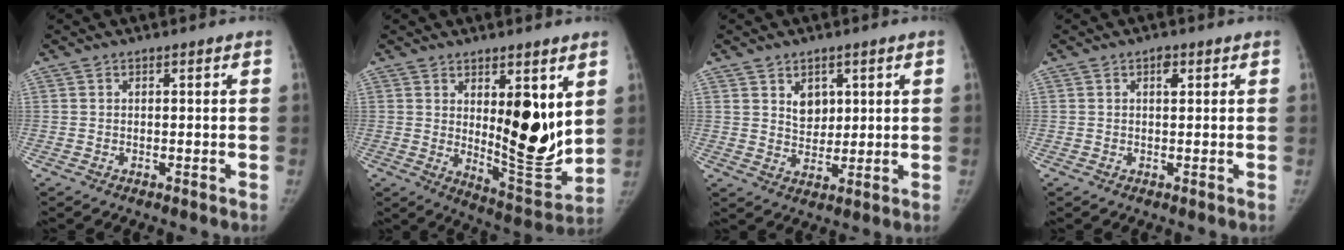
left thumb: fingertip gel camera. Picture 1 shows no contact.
{"total": 16.5, "force": [4.1, 6.3, 14.6], "torque": [-0.170, -0.055, 0.077]}
{"total": 5.2, "force": [2.1, 3.8, 2.8], "torque": [-0.020, -0.018, 0.042]}
{"total": 1.8, "force": [0.8, 1.0, 1.3], "torque": [-0.013, 0.000, 0.010]}